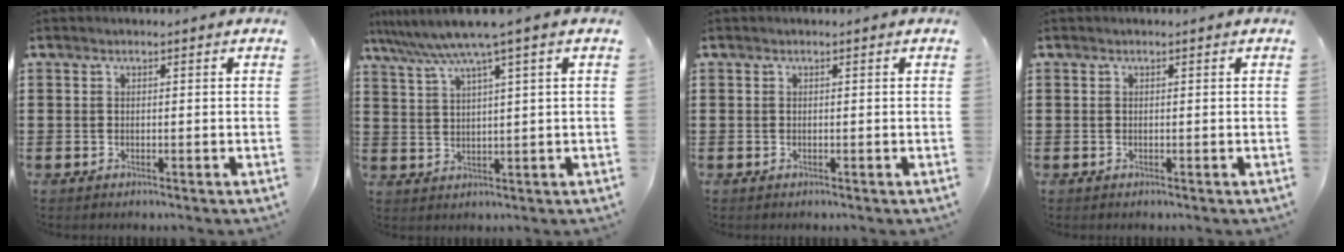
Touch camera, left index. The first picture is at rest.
{"total": 5.9, "force": [3.9, -0.4, 4.5], "torque": [-0.098, -0.016, 0.063]}
{"total": 0.0}
{"total": 0.0}